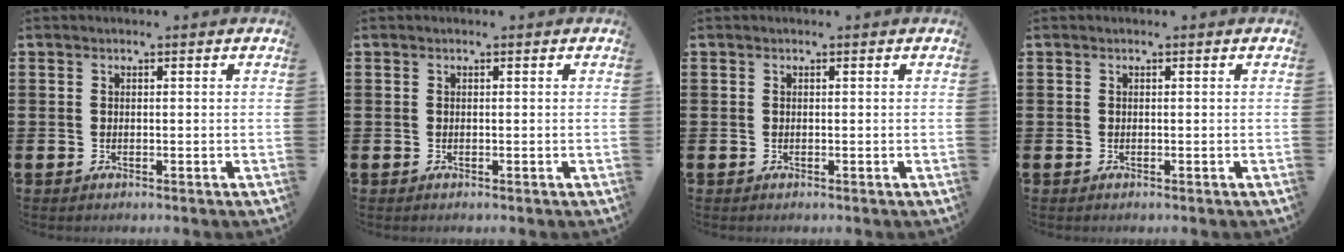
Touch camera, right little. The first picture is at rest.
{"total": 0.0}
{"total": 0.0}
{"total": 0.0}